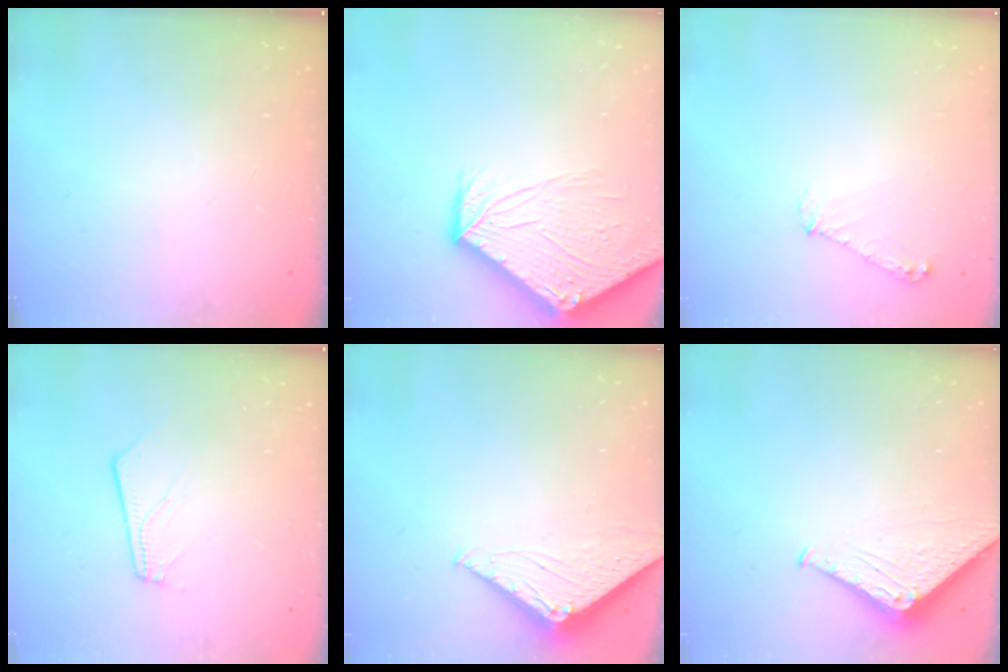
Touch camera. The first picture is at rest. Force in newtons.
{"total": 11.1, "press": 11.0, "slide": 1.3}
{"total": 5.7, "press": 5.7, "slide": 0.5}
{"total": 4.9, "press": 4.9, "slide": 0.7}
{"total": 4.0, "press": 4.0, "slide": 0.1}
{"total": 3.8, "press": 3.8, "slide": 0.5}